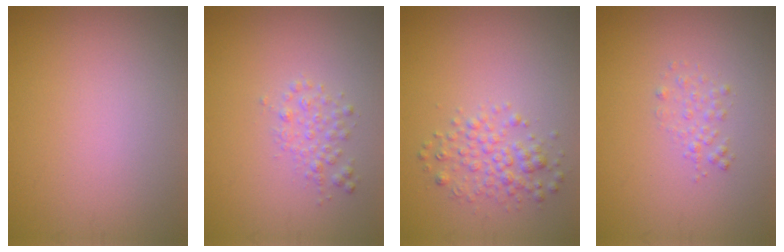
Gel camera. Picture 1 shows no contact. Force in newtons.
{"total": 1.6, "press": 1.6, "slide": 0.1}
{"total": 2.6, "press": 2.6, "slide": 0.0}
{"total": 1.2, "press": 1.2, "slide": 0.0}